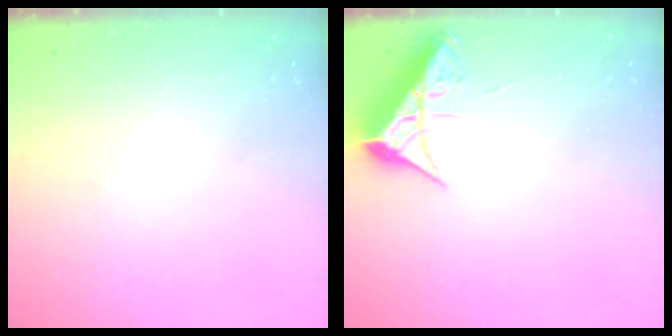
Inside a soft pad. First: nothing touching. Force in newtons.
{"total": 7.7, "press": 7.7, "slide": 0.4}